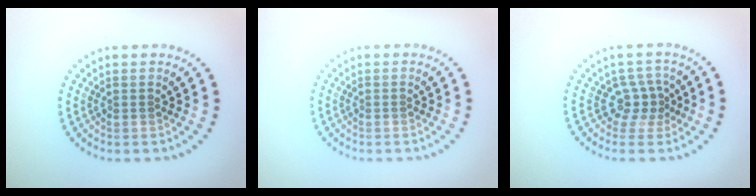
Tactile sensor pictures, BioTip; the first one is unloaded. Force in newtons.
{"total": 0.0}
{"total": 2.4, "press": 1.6, "slide": 1.8}